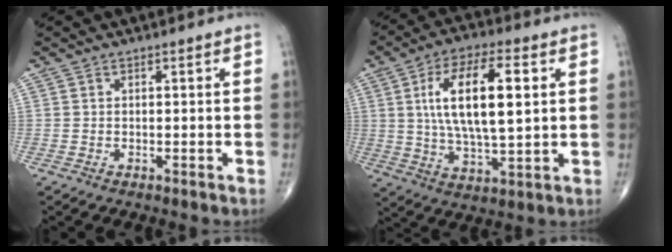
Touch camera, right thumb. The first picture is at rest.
{"total": 16.6, "force": [3.4, 6.4, 14.9], "torque": [-0.258, -0.001, 0.061]}